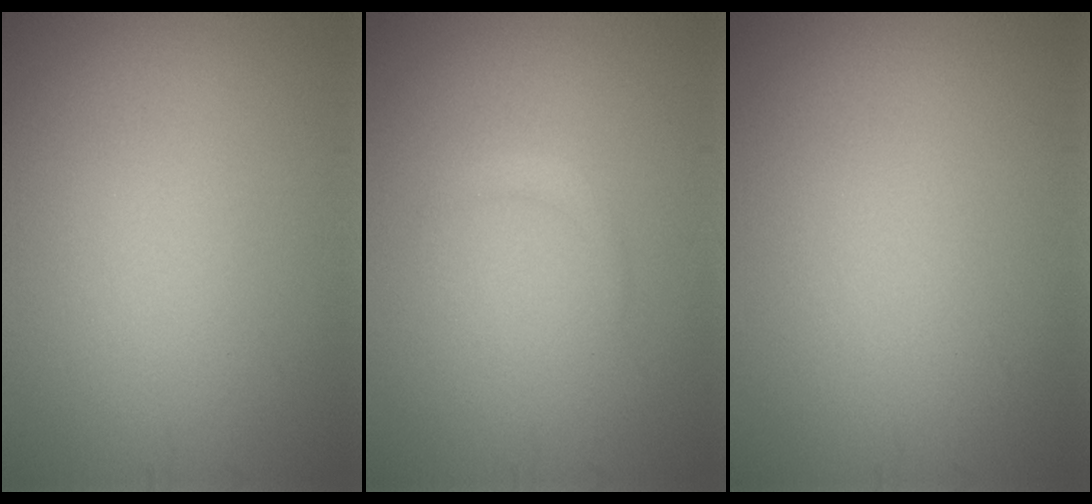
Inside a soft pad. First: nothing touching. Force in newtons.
{"total": 0.8, "press": 0.8, "slide": 0.0}
{"total": 0.0}